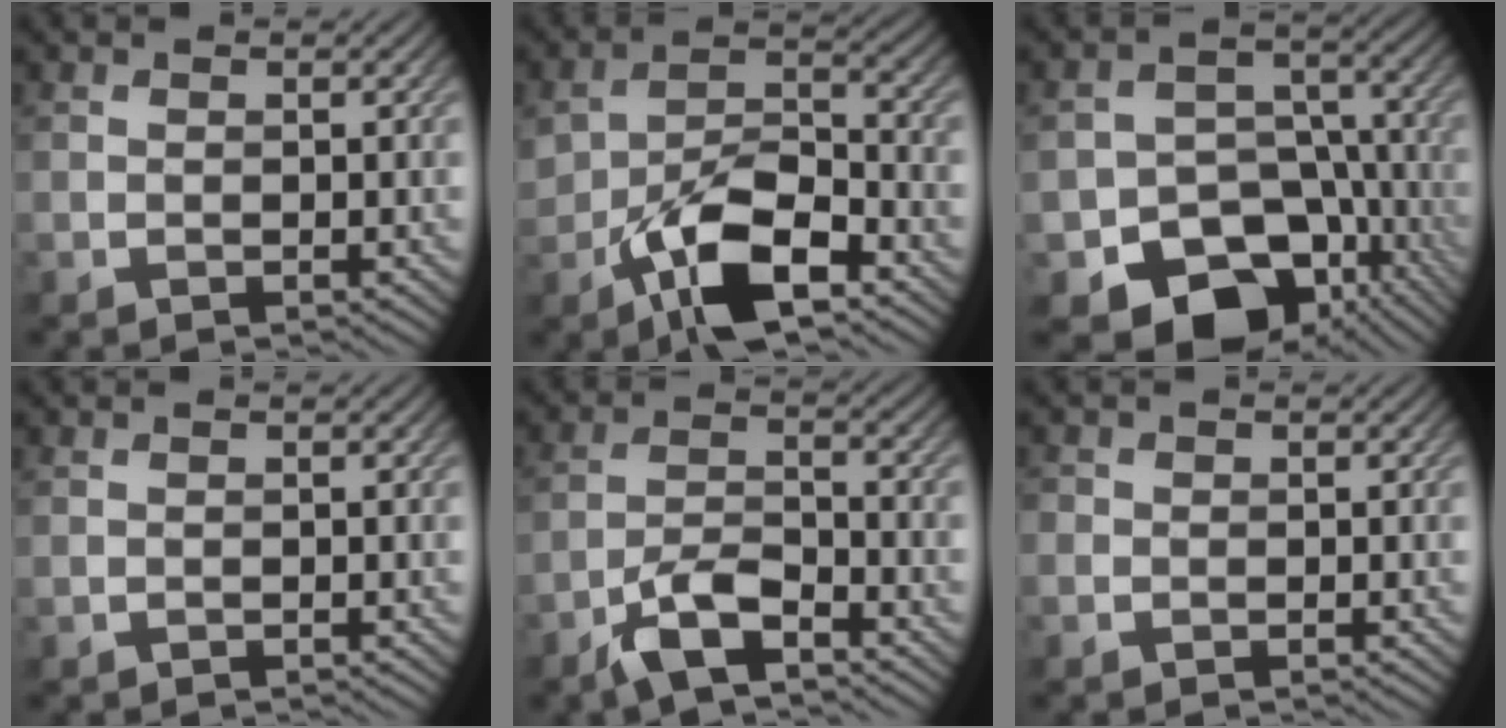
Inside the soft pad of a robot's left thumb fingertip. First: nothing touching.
{"total": 10.0, "force": [-4.9, 5.0, 7.2], "torque": [-0.139, -0.004, -0.088]}
{"total": 14.7, "force": [-8.6, 10.3, 6.1], "torque": [-0.087, -0.035, -0.120]}
{"total": 0.0}
{"total": 6.2, "force": [-4.6, 1.7, 3.8], "torque": [-0.077, 0.000, -0.096]}
{"total": 1.0, "force": [-0.3, 0.9, 0.0], "torque": [0.006, -0.005, -0.011]}